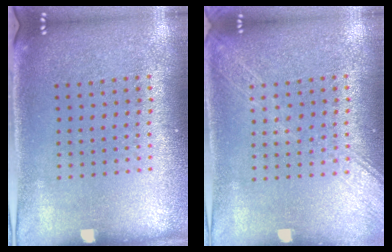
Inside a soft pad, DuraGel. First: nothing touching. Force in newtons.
{"total": 1.6, "press": 1.6, "slide": 0.3}